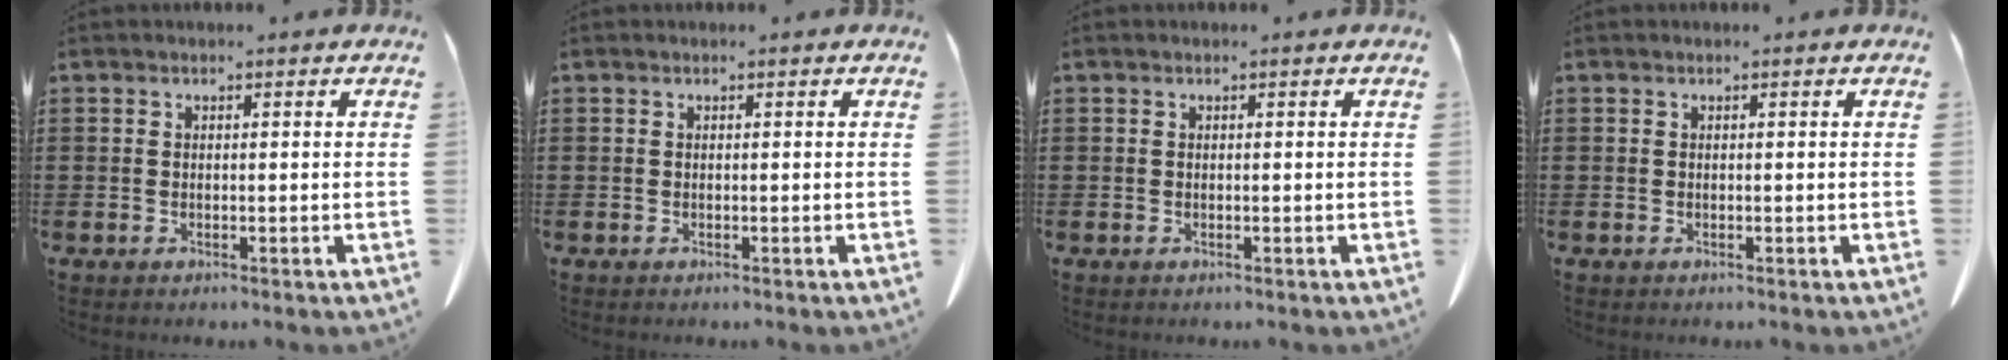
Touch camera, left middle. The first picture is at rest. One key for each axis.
{"total": 0.0}
{"total": 0.0}
{"total": 0.0}